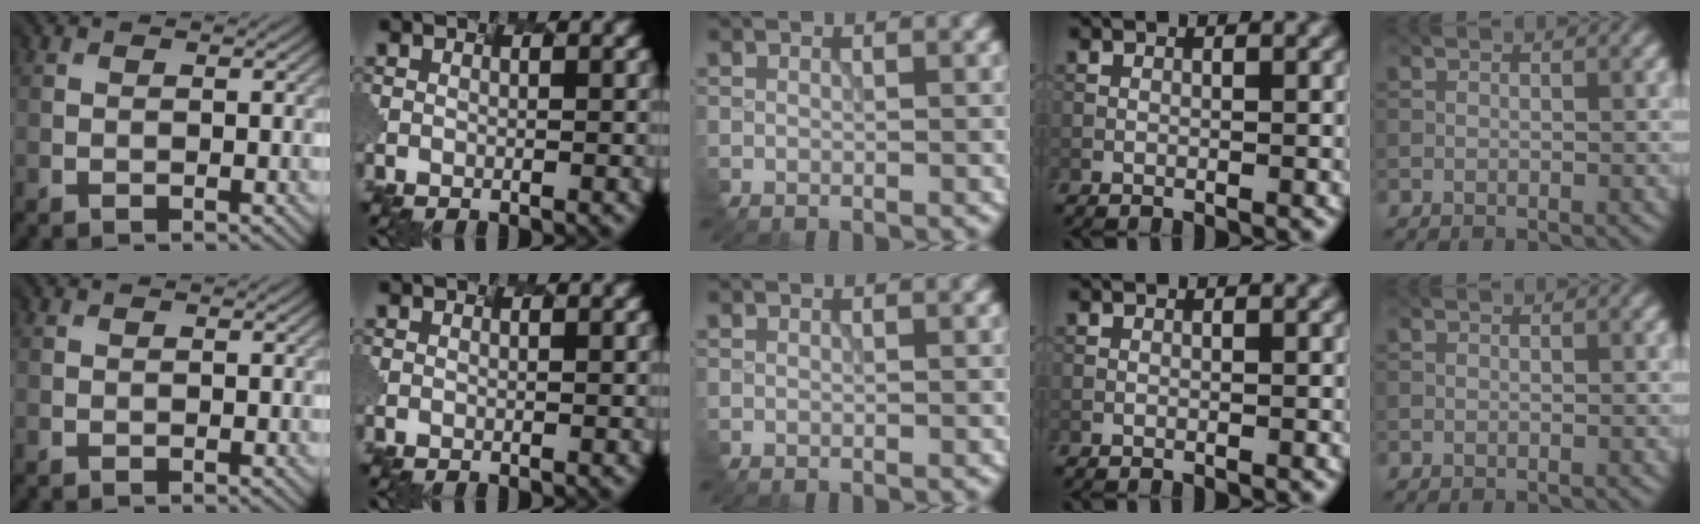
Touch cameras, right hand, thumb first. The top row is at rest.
{}